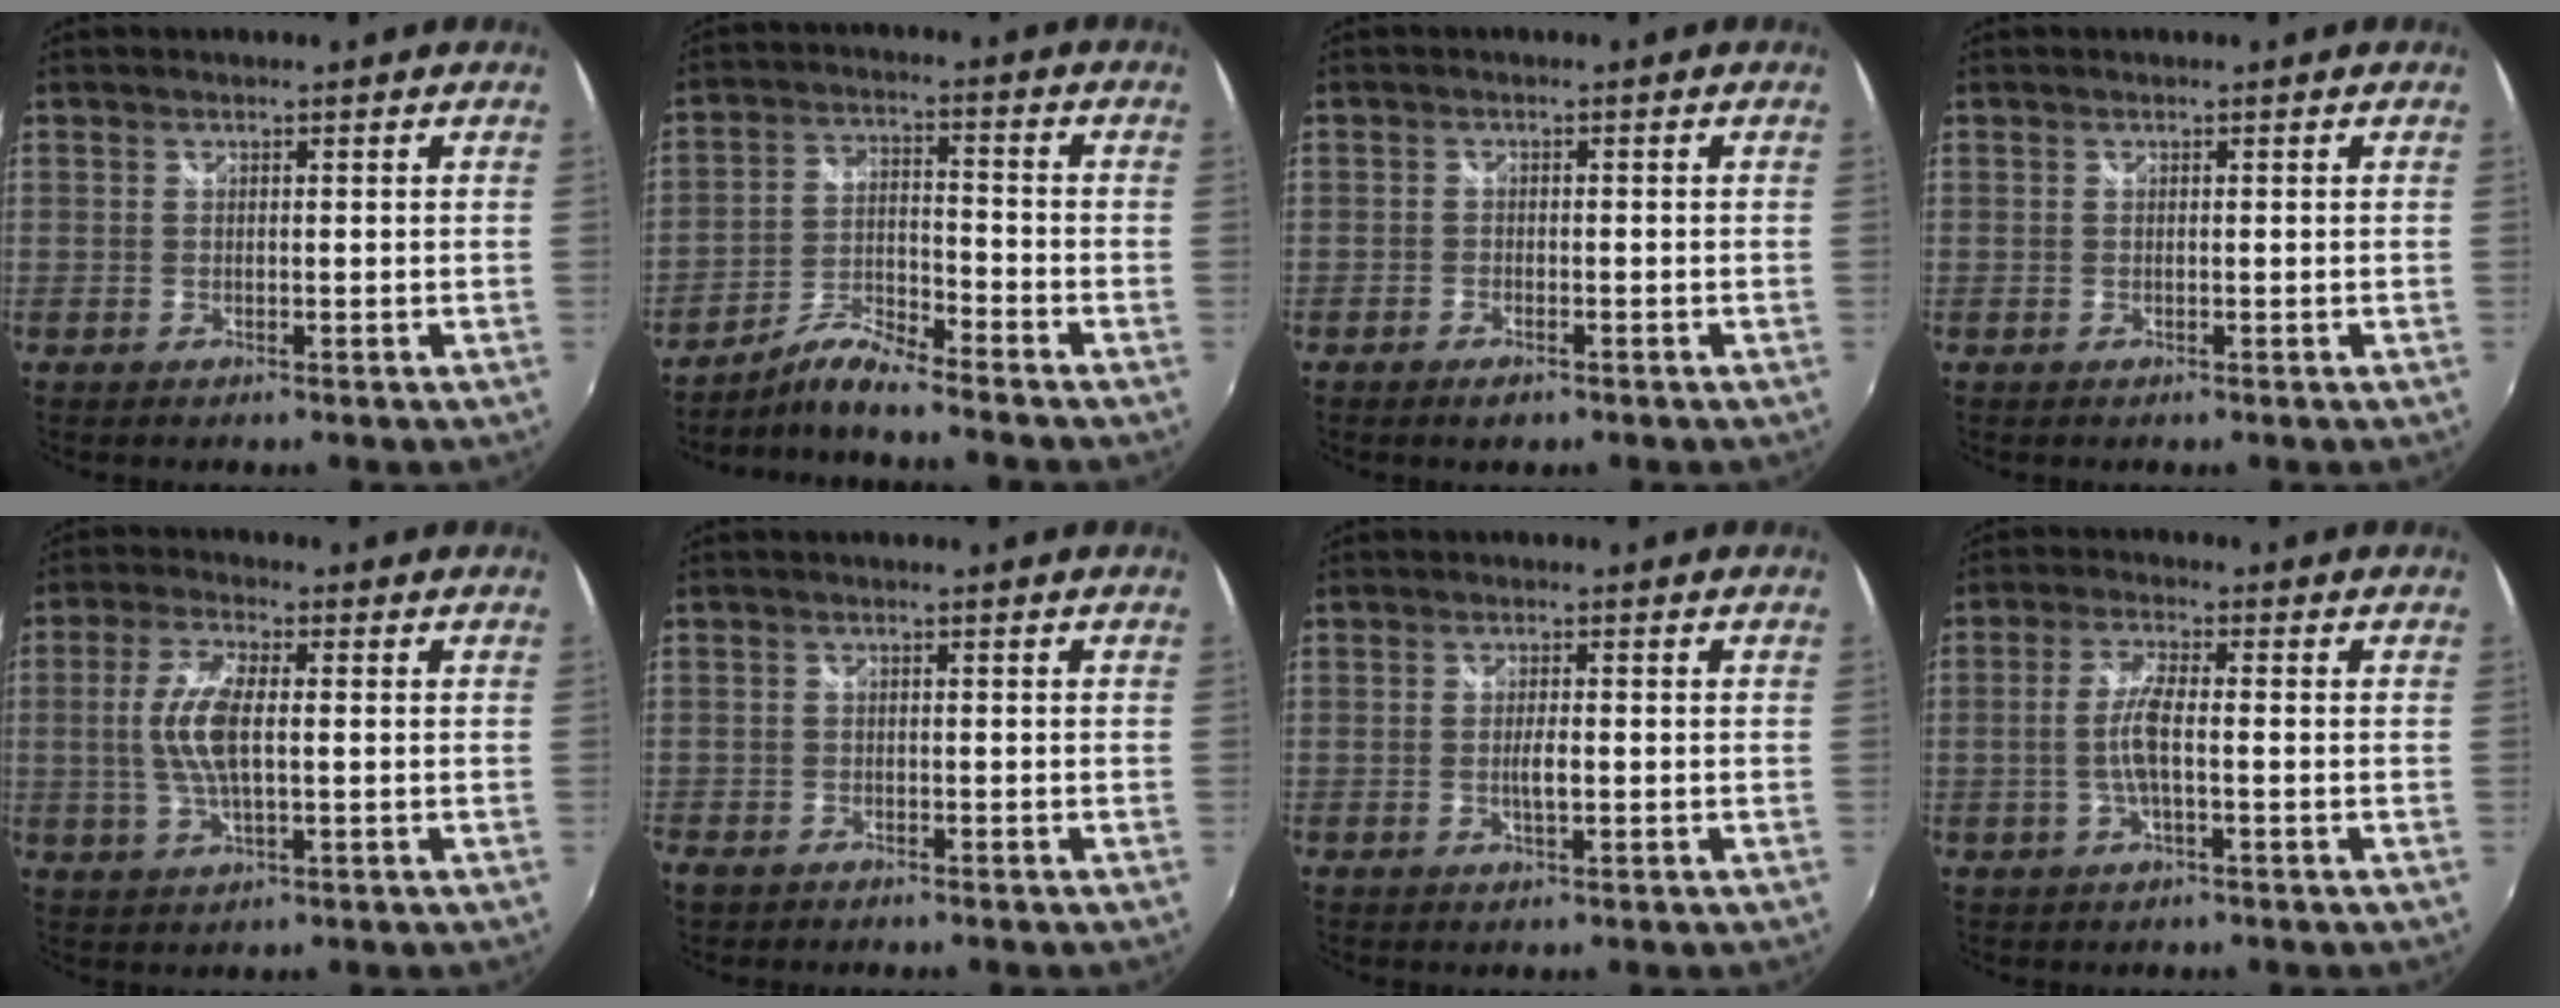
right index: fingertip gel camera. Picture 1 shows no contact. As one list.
[{"total": 6.2, "force": [-6.0, -0.7, 1.6], "torque": [-0.041, 0.017, -0.119]}, {"total": 2.3, "force": [-1.7, 1.1, 1.2], "torque": [-0.031, -0.003, -0.032]}, {"total": 0.0}, {"total": 8.3, "force": [0.1, 3.0, 7.8], "torque": [-0.160, 0.003, 0.002]}, {"total": 2.5, "force": [-1.8, 1.6, 0.5], "torque": [-0.017, -0.002, -0.035]}, {"total": 2.4, "force": [-0.4, 0.5, 2.3], "torque": [-0.042, -0.003, -0.008]}, {"total": 5.5, "force": [-0.9, 1.1, 5.3], "torque": [-0.107, 0.002, -0.018]}]